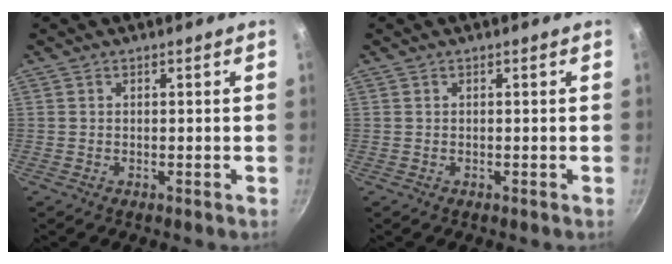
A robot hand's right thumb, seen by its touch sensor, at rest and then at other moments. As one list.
[{"total": 0.0}]